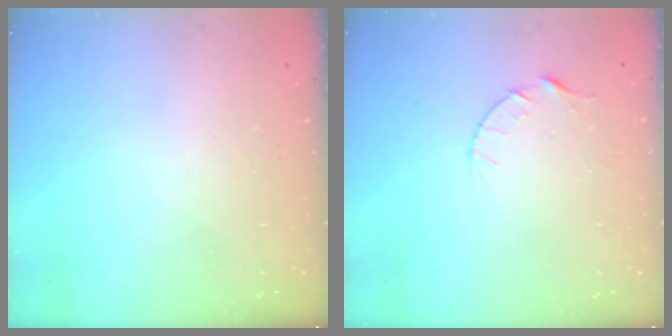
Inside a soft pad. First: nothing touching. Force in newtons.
{"total": 4.3, "press": 4.2, "slide": 0.4}